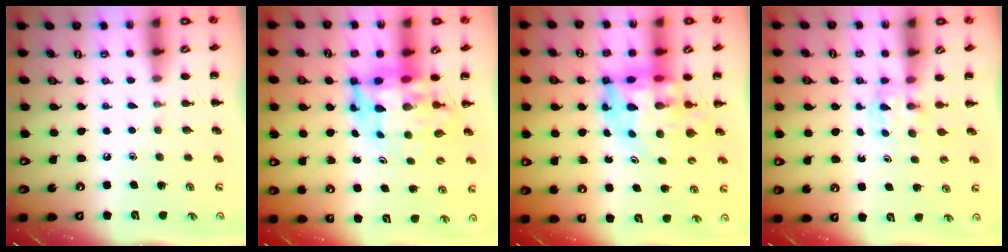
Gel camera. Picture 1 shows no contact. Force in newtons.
{"total": 7.1, "press": 6.8, "slide": 2.1}
{"total": 10.7, "press": 10.2, "slide": 3.2}
{"total": 2.6, "press": 2.4, "slide": 1.1}